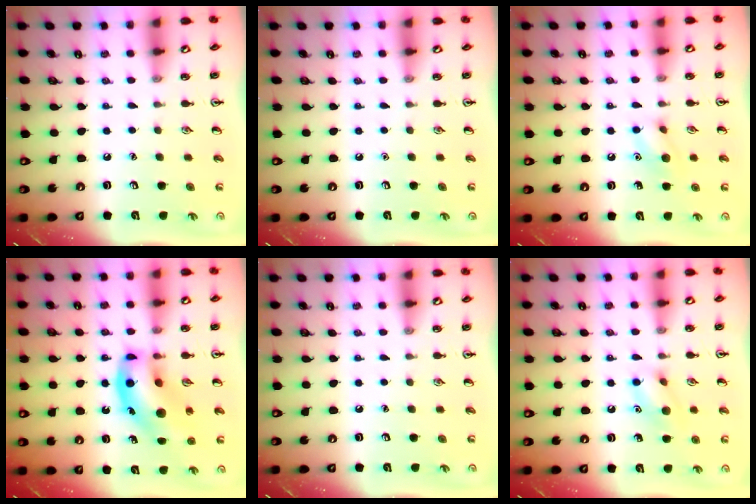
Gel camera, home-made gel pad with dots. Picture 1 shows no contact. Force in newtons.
{"total": 0.0}
{"total": 8.3, "press": 8.2, "slide": 1.4}
{"total": 16.7, "press": 16.2, "slide": 4.3}
{"total": 0.0}
{"total": 9.5, "press": 9.4, "slide": 1.5}